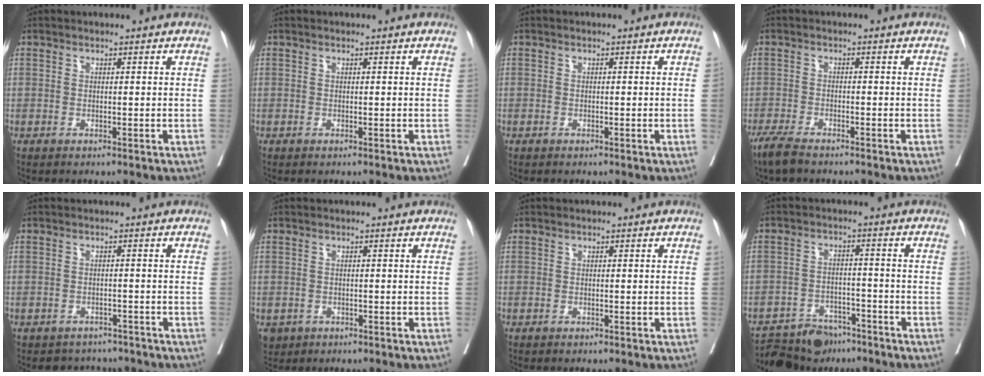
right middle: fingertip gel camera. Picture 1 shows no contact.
{"total": 0.0}
{"total": 0.0}
{"total": 4.4, "force": [-3.6, 0.9, 2.3], "torque": [-0.046, -0.010, -0.064]}
{"total": 4.2, "force": [-3.7, 1.9, -0.3], "torque": [0.006, 0.012, -0.049]}
{"total": 2.8, "force": [-1.4, 2.4, 0.6], "torque": [-0.007, 0.001, -0.018]}
{"total": 0.0}
{"total": 8.7, "force": [-7.5, 4.1, 1.2], "torque": [-0.015, 0.011, -0.117]}